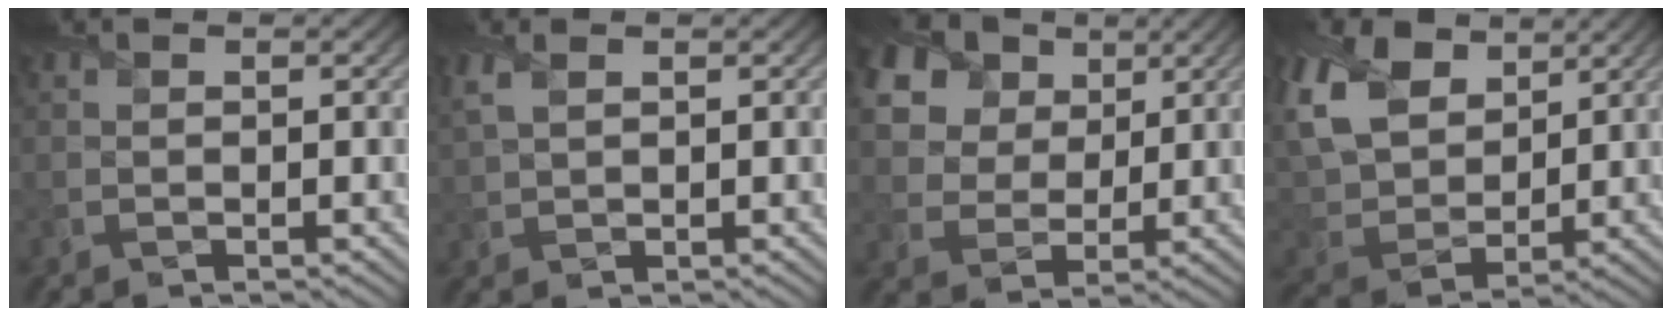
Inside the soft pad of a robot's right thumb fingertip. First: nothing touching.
{"total": 3.6, "force": [1.8, 1.8, 2.5], "torque": [-0.080, 0.011, 0.042]}
{"total": 17.9, "force": [9.3, 12.6, 8.6], "torque": [-0.249, 0.038, 0.196]}
{"total": 13.6, "force": [6.9, 8.9, 7.5], "torque": [-0.238, 0.037, 0.129]}